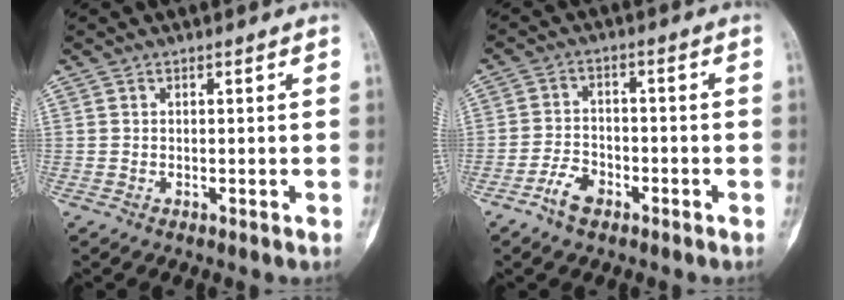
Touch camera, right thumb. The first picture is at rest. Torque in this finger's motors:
{"motor_torque": [-0.34, -0.14, -0.08, -0.13, 0.02]}